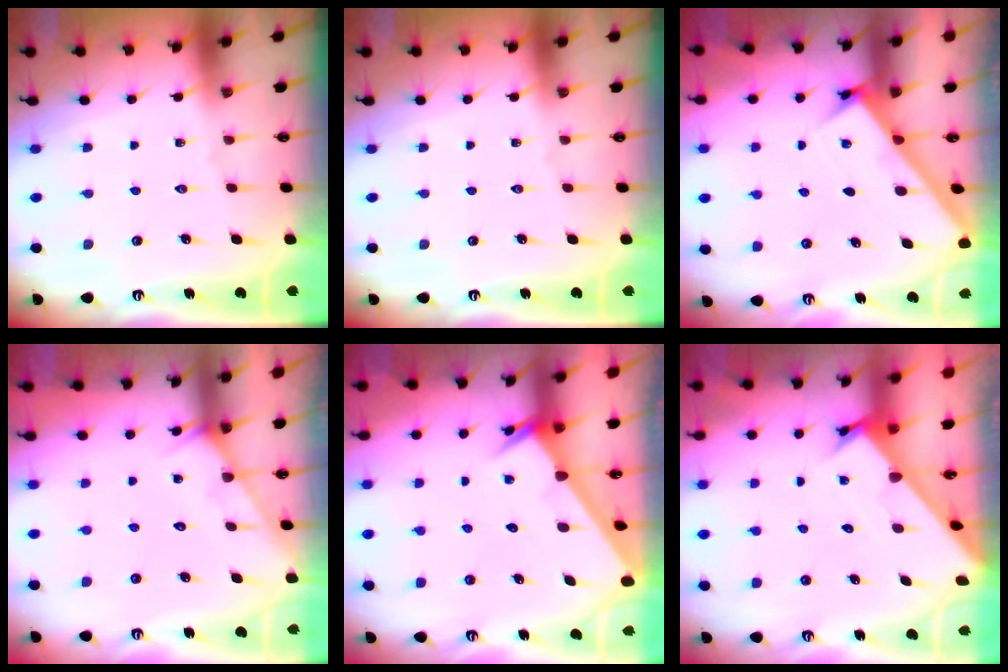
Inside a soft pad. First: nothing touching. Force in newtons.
{"total": 0.0}
{"total": 3.1, "press": 3.1, "slide": 0.2}
{"total": 5.1, "press": 5.1, "slide": 0.3}
{"total": 2.6, "press": 2.6, "slide": 0.1}
{"total": 2.3, "press": 2.3, "slide": 0.2}